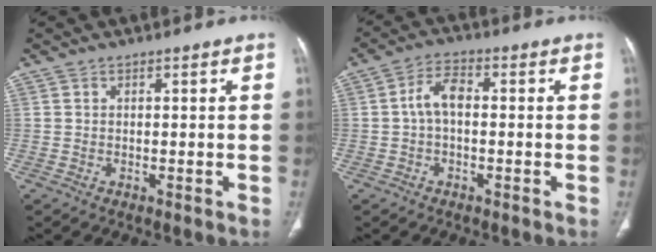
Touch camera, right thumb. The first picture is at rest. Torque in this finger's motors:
{"motor_torque": [0.96, 0.85, 0.63, -0.27, 0.04]}